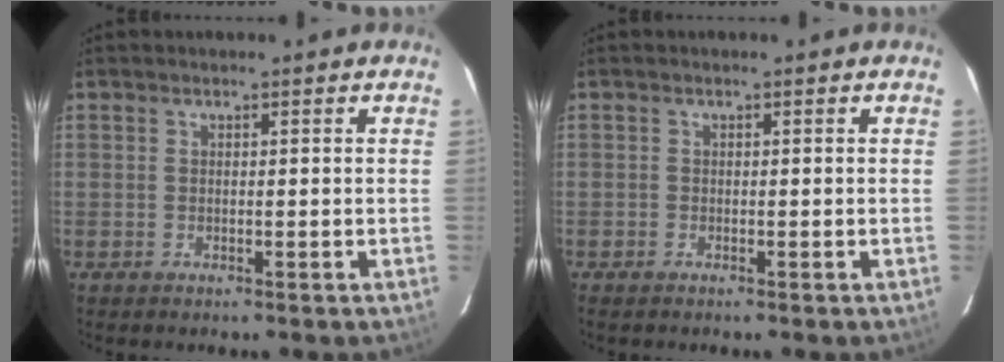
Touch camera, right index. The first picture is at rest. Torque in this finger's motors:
{"motor_torque": [0.00, 0.05, 0.00, -0.02]}